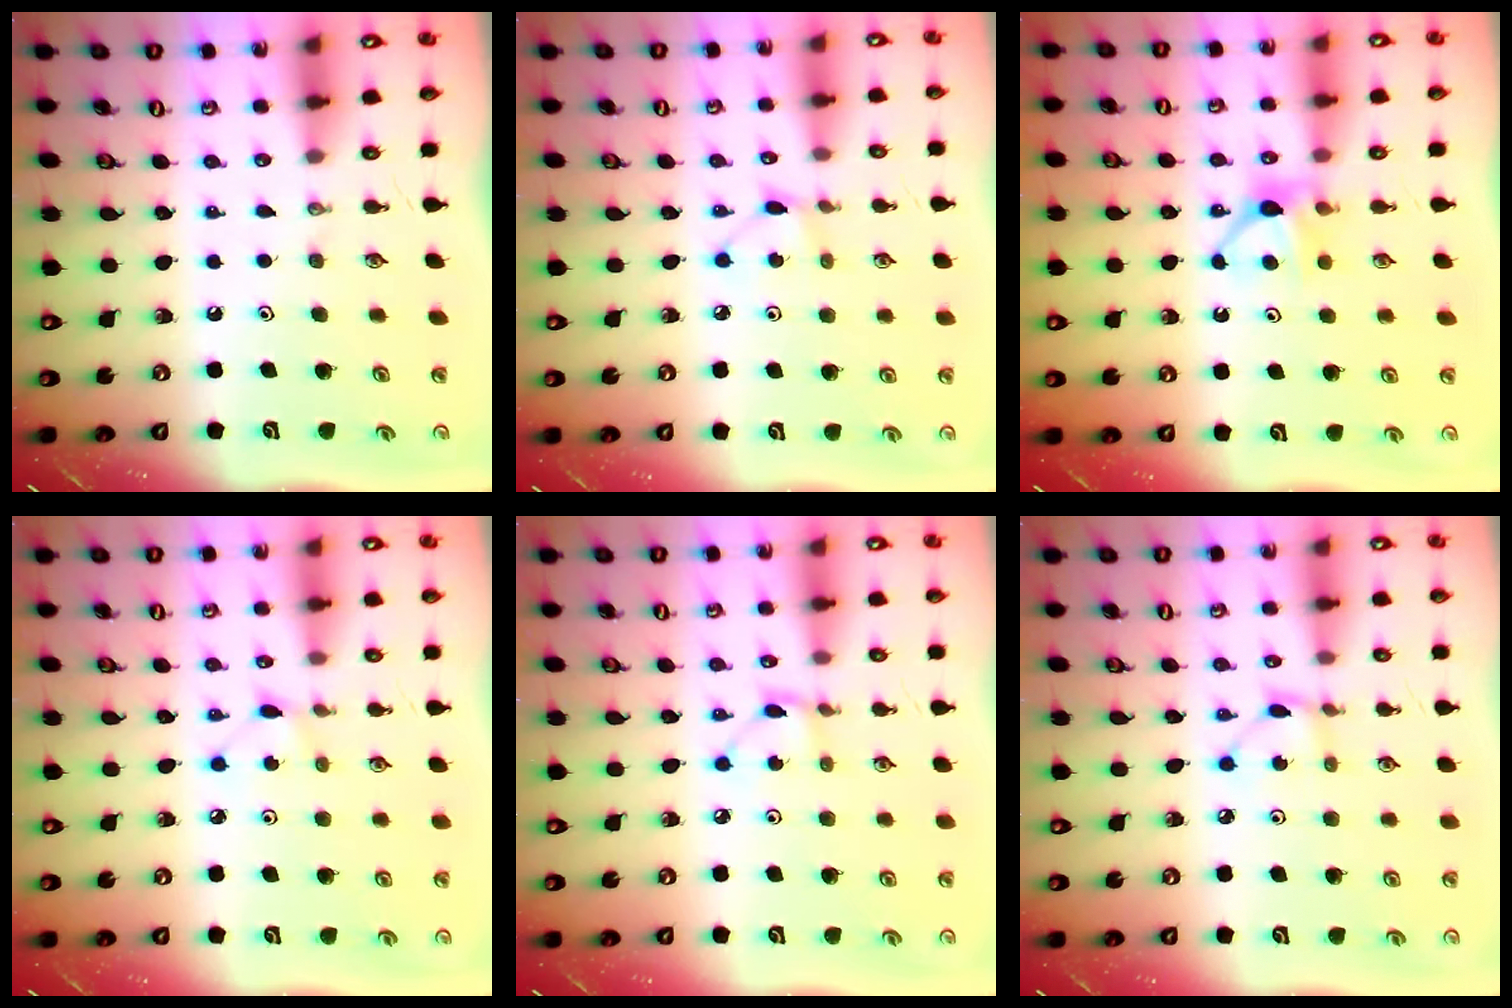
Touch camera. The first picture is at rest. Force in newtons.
{"total": 4.1, "press": 4.1, "slide": 0.7}
{"total": 4.5, "press": 4.5, "slide": 0.6}
{"total": 3.0, "press": 3.0, "slide": 0.3}
{"total": 2.7, "press": 2.7, "slide": 0.2}
{"total": 2.6, "press": 2.6, "slide": 0.3}